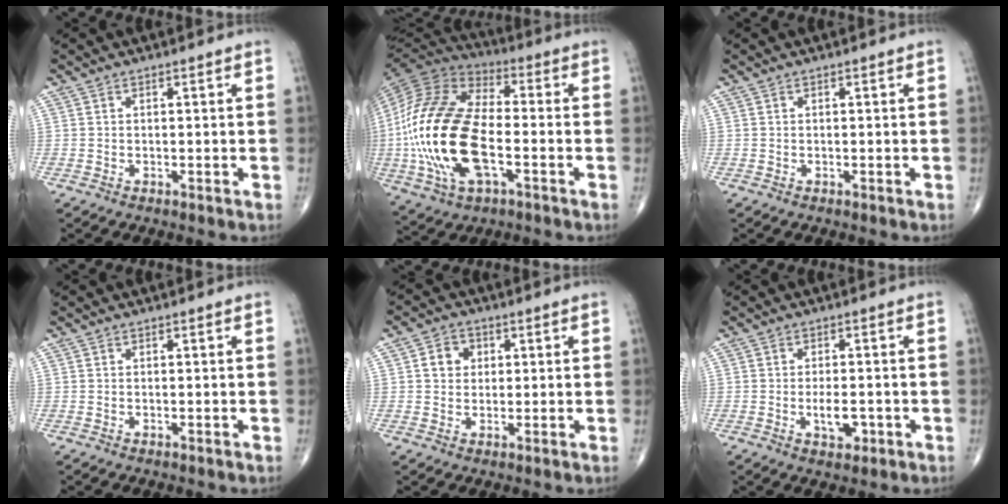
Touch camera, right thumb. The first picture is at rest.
{"total": 24.8, "force": [-4.2, 12.5, 21.0], "torque": [-0.448, 0.008, -0.077]}
{"total": 0.0}
{"total": 0.0}
{"total": 4.8, "force": [1.0, 4.1, 2.2], "torque": [-0.015, 0.004, 0.013]}
{"total": 4.4, "force": [-1.2, 2.2, 3.7], "torque": [-0.055, -0.001, -0.016]}